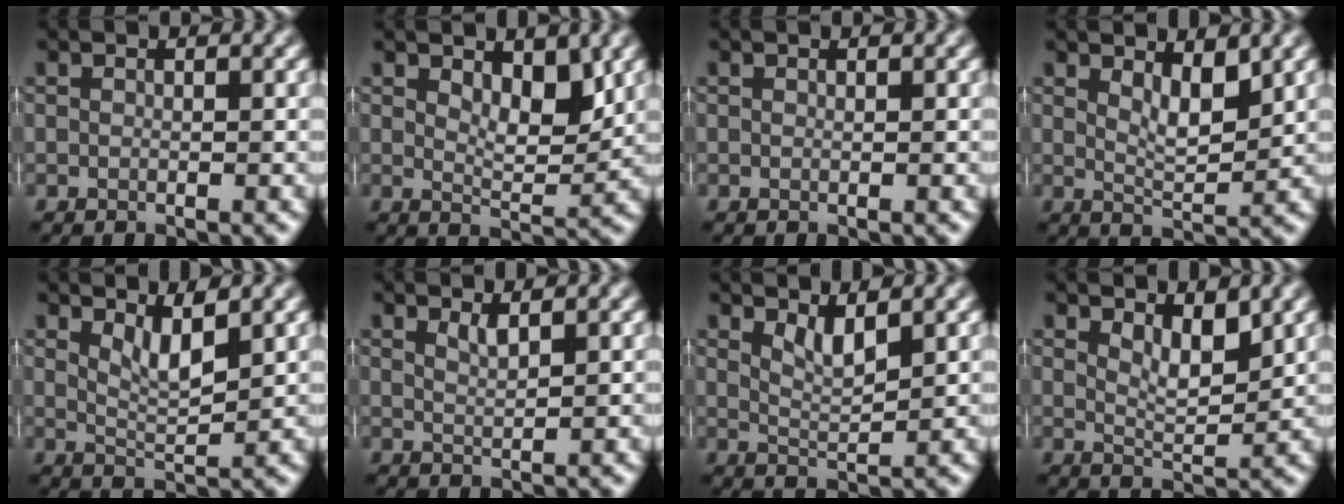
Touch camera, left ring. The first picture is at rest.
{"total": 3.7, "force": [1.8, 1.6, 2.8], "torque": [-0.048, -0.010, 0.030]}
{"total": 0.0}
{"total": 3.1, "force": [1.7, 1.0, 2.4], "torque": [-0.043, -0.008, 0.032]}
{"total": 2.8, "force": [1.6, 0.7, 2.2], "torque": [-0.041, -0.012, 0.033]}
{"total": 1.3, "force": [0.9, 0.3, 0.9], "torque": [-0.017, -0.002, 0.017]}
{"total": 2.4, "force": [1.5, 0.6, 1.7], "torque": [-0.033, -0.011, 0.032]}
{"total": 3.1, "force": [1.8, 1.1, 2.3], "torque": [-0.040, -0.009, 0.033]}